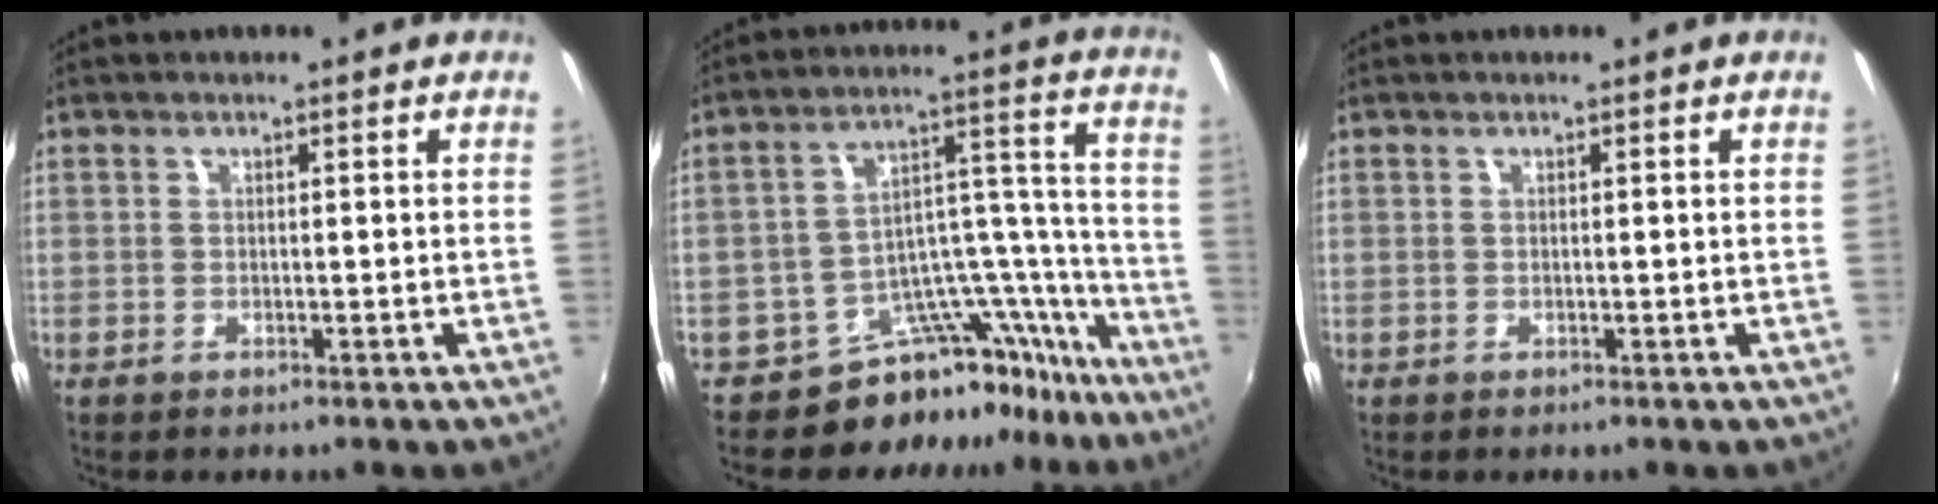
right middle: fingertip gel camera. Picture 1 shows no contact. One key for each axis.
{"total": 14.6, "fx": -13.2, "fy": 5.7, "fz": 2.6, "tx": -0.019, "ty": 0.077, "tz": -0.197}
{"total": 0.0}